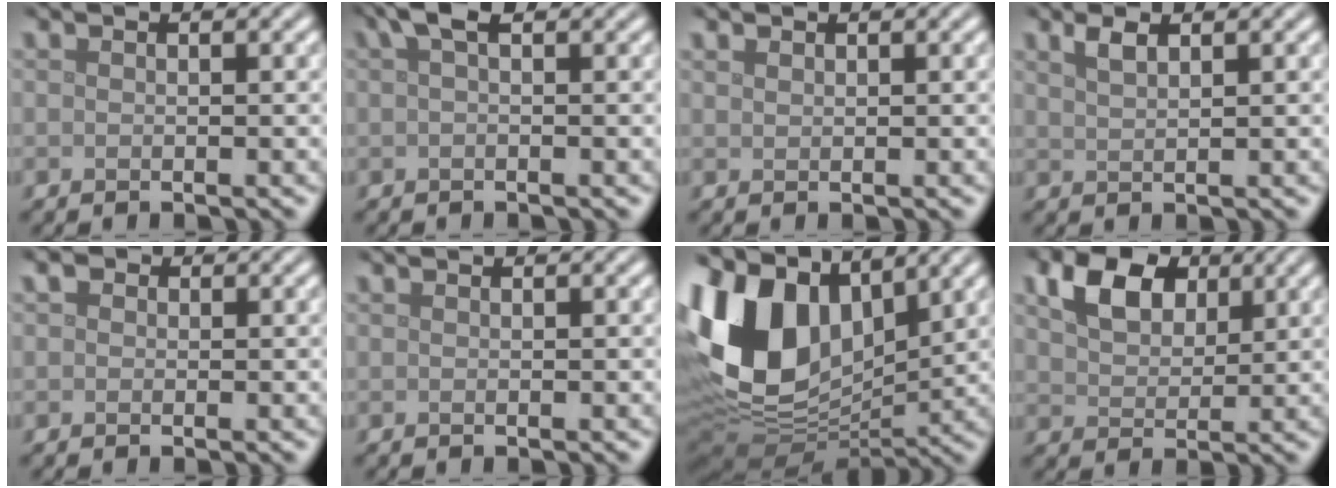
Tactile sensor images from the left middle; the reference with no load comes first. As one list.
[{"total": 2.2, "force": [1.1, 0.5, 1.9], "torque": [-0.029, 0.010, 0.014]}, {"total": 0.7, "force": [0.6, 0.3, 0.2], "torque": [-0.006, 0.001, 0.014]}, {"total": 1.6, "force": [1.1, 0.5, 1.0], "torque": [-0.023, 0.002, 0.023]}, {"total": 1.0, "force": [0.2, 0.9, 0.4], "torque": [-0.003, 0.001, -0.004]}, {"total": 0.0}, {"total": 14.7, "force": [3.9, 9.8, 10.3], "torque": [-0.247, 0.018, 0.063]}, {"total": 5.0, "force": [2.4, 3.2, 2.9], "torque": [-0.063, 0.004, 0.041]}]